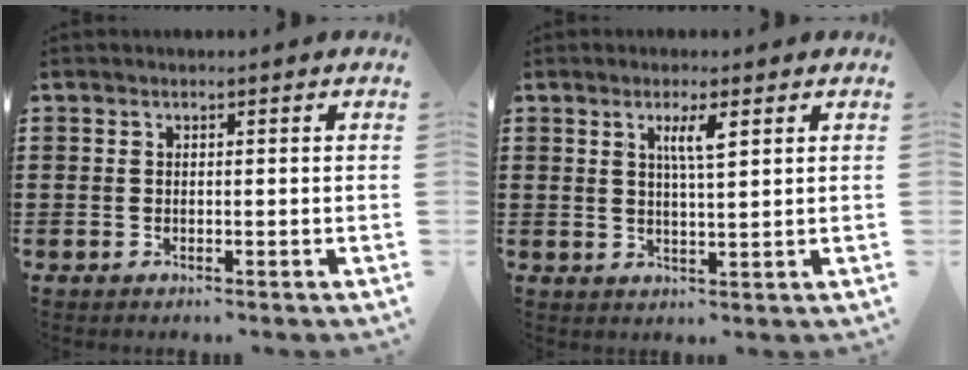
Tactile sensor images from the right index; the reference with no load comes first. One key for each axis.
{"total": 3.5, "fx": 1.4, "fy": 0.5, "fz": 3.1, "tx": -0.066, "ty": 0.003, "tz": 0.022}